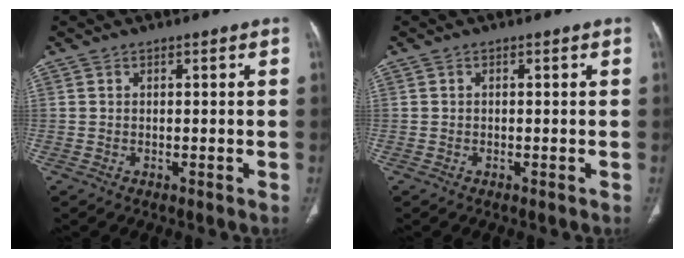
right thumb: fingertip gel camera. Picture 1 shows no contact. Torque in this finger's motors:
{"motor_torque": [0.36, 0.50, -0.21, 0.07, -0.01]}